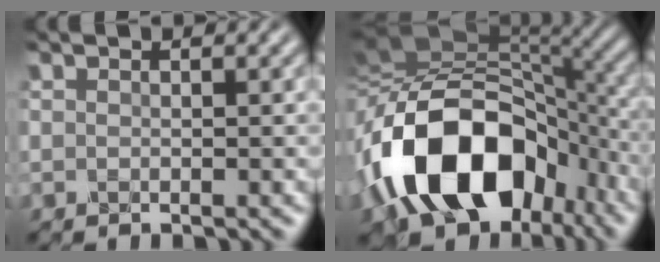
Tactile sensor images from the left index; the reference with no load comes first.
{"total": 16.8, "force": [-5.3, 10.6, 11.8], "torque": [-0.219, 0.001, -0.099]}